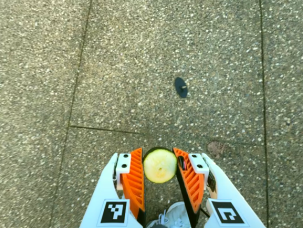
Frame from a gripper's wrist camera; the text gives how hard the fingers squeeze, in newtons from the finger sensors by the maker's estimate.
{"total": 10.3, "left": 10.2, "right": 10.4}